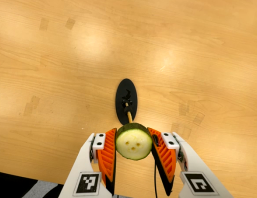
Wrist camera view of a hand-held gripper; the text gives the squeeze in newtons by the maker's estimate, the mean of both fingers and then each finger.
{"total": 7.2, "left": 6.5, "right": 8.0}